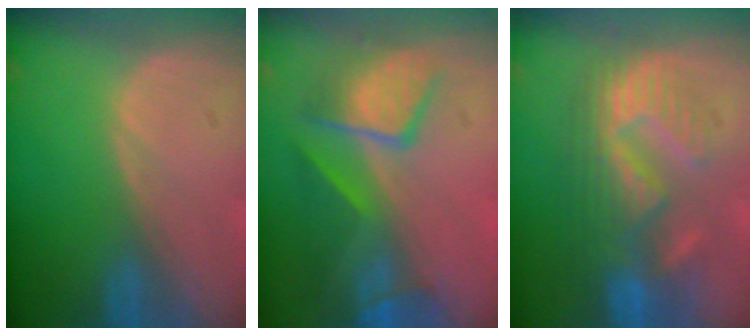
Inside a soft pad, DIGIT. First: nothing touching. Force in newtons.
{"total": 10.1, "press": 8.7, "slide": 5.0}
{"total": 10.1, "press": 9.7, "slide": 2.9}